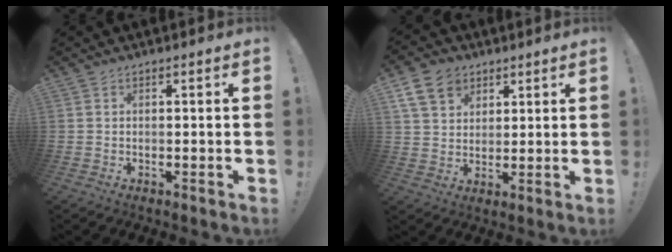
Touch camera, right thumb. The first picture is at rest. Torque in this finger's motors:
{"motor_torque": [0.88, 0.87, 0.62, 0.42, 0.13]}